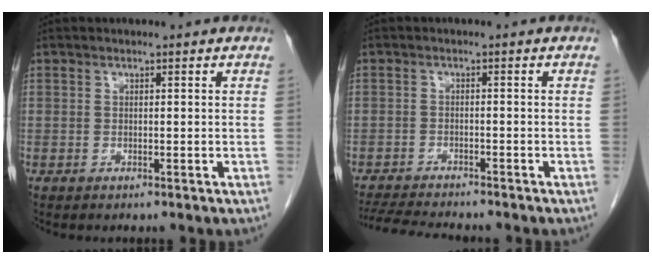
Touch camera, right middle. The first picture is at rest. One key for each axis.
{"total": 8.3, "fx": -7.7, "fy": 0.7, "fz": 3.1, "tx": -0.051, "ty": -0.013, "tz": -0.123}